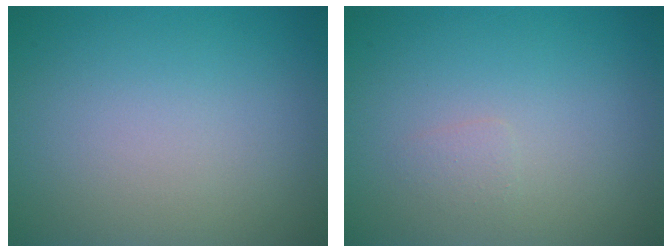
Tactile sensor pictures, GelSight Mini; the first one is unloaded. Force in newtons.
{"total": 0.7, "press": 0.7, "slide": 0.1}